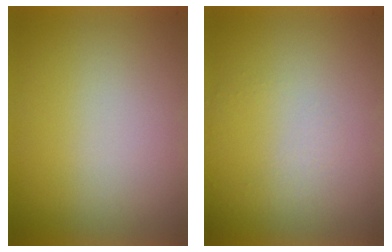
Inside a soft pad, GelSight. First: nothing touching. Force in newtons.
{"total": 1.1}